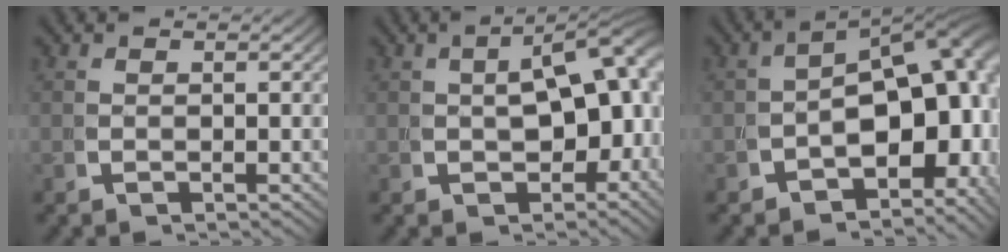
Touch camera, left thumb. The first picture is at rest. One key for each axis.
{"total": 7.7, "fx": 0.1, "fy": 4.4, "fz": 6.3, "tx": -0.076, "ty": -0.003, "tz": 0.010}
{"total": 13.4, "fx": -1.2, "fy": 8.6, "fz": 10.2, "tx": -0.132, "ty": -0.037, "tz": -0.007}